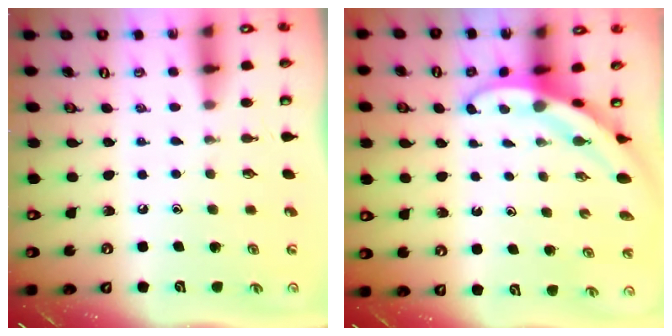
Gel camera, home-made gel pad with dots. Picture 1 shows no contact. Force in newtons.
{"total": 3.5, "press": 3.5, "slide": 0.2}